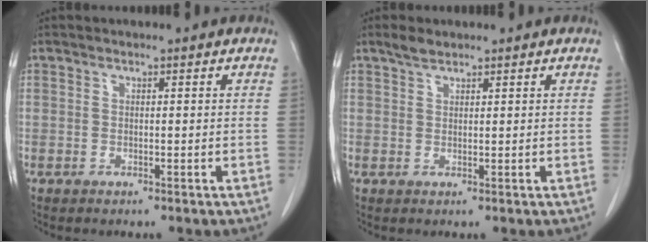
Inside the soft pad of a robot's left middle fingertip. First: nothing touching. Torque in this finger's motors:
{"motor_torque": [0.28, -0.18, -0.09, -0.01]}